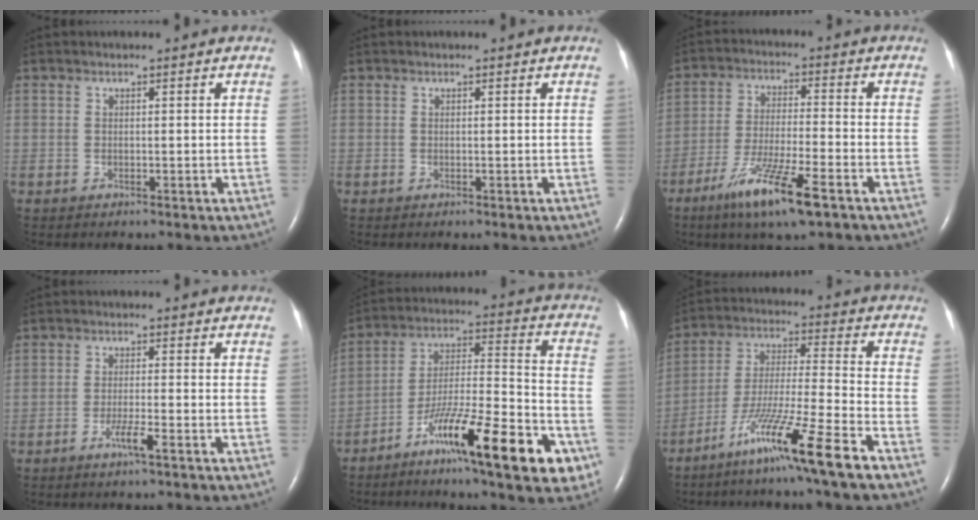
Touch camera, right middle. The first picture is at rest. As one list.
[{"total": 0.0}, {"total": 11.3, "force": [-6.7, 0.7, 9.0], "torque": [-0.177, -0.029, -0.118]}, {"total": 3.0, "force": [-1.7, -0.2, 2.5], "torque": [-0.051, -0.005, -0.034]}, {"total": 19.4, "force": [-10.4, 2.7, 16.1], "torque": [-0.241, -0.011, -0.167]}, {"total": 14.4, "force": [-9.3, -1.2, 11.0], "torque": [-0.212, -0.036, -0.172]}]